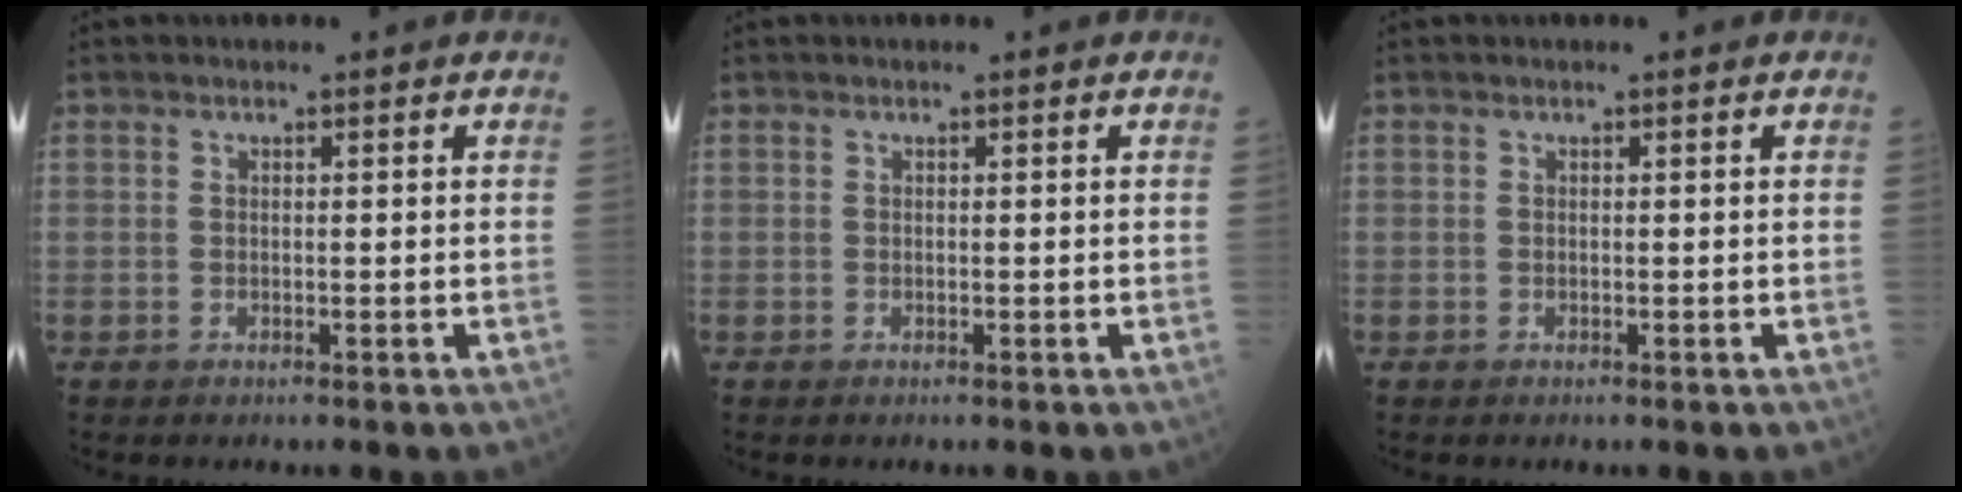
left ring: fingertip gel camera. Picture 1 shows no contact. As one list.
[{"total": 0.0}, {"total": 0.0}]